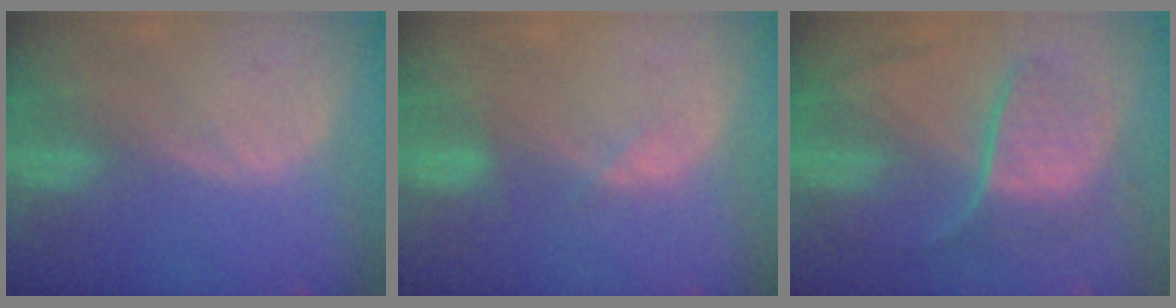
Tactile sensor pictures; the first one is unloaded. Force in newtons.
{"total": 1.9, "press": 1.7, "slide": 0.9}
{"total": 8.9, "press": 7.5, "slide": 4.7}